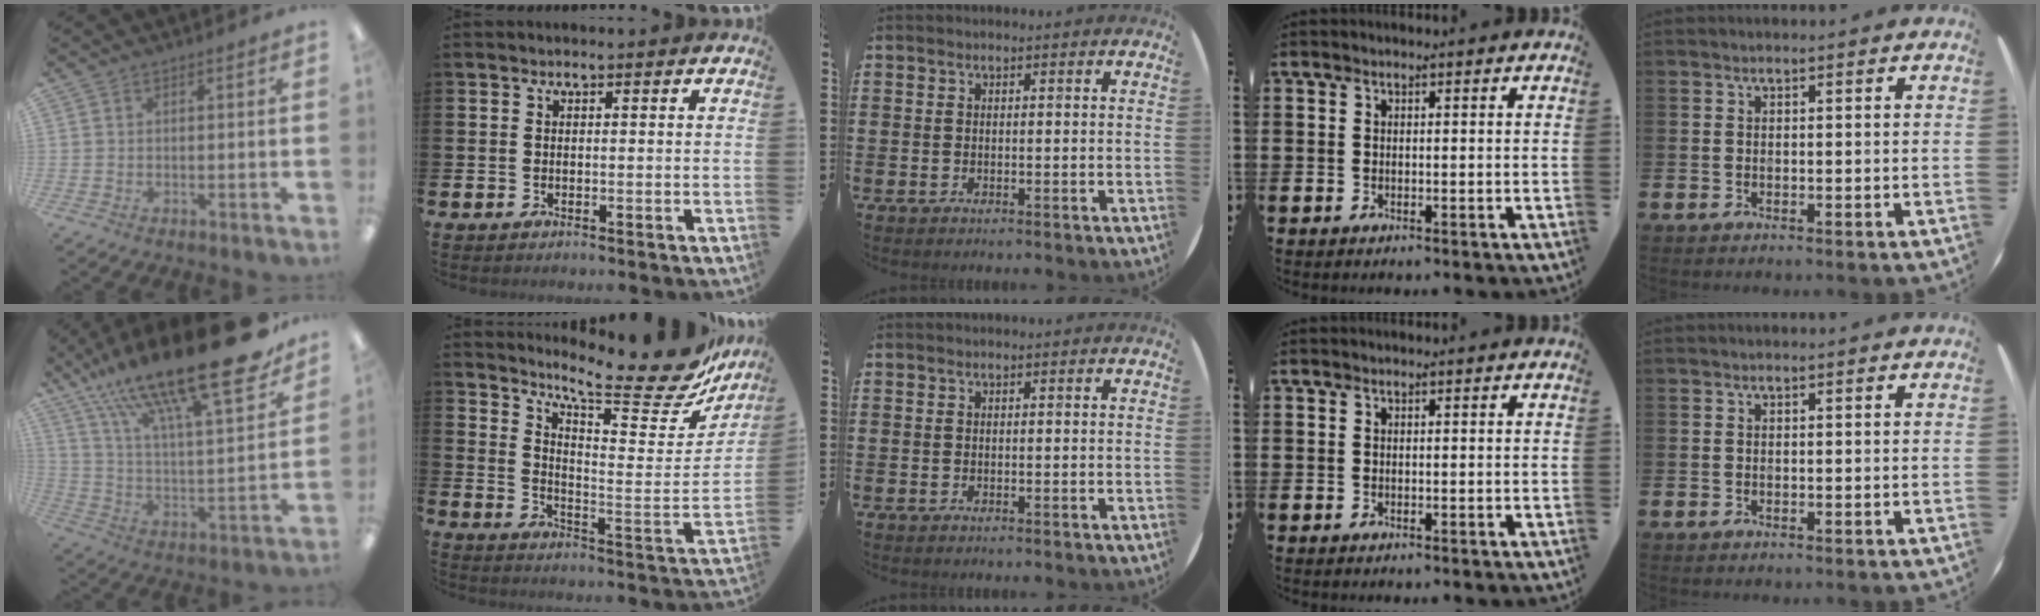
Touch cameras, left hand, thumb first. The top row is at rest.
{"thumb": {"total": 28.0, "force": [19.9, 7.1, 18.5], "torque": [-0.293, -0.128, 0.324]}, "index": {"total": 11.9, "force": [9.9, 2.3, 6.2], "torque": [-0.100, -0.079, 0.161]}}